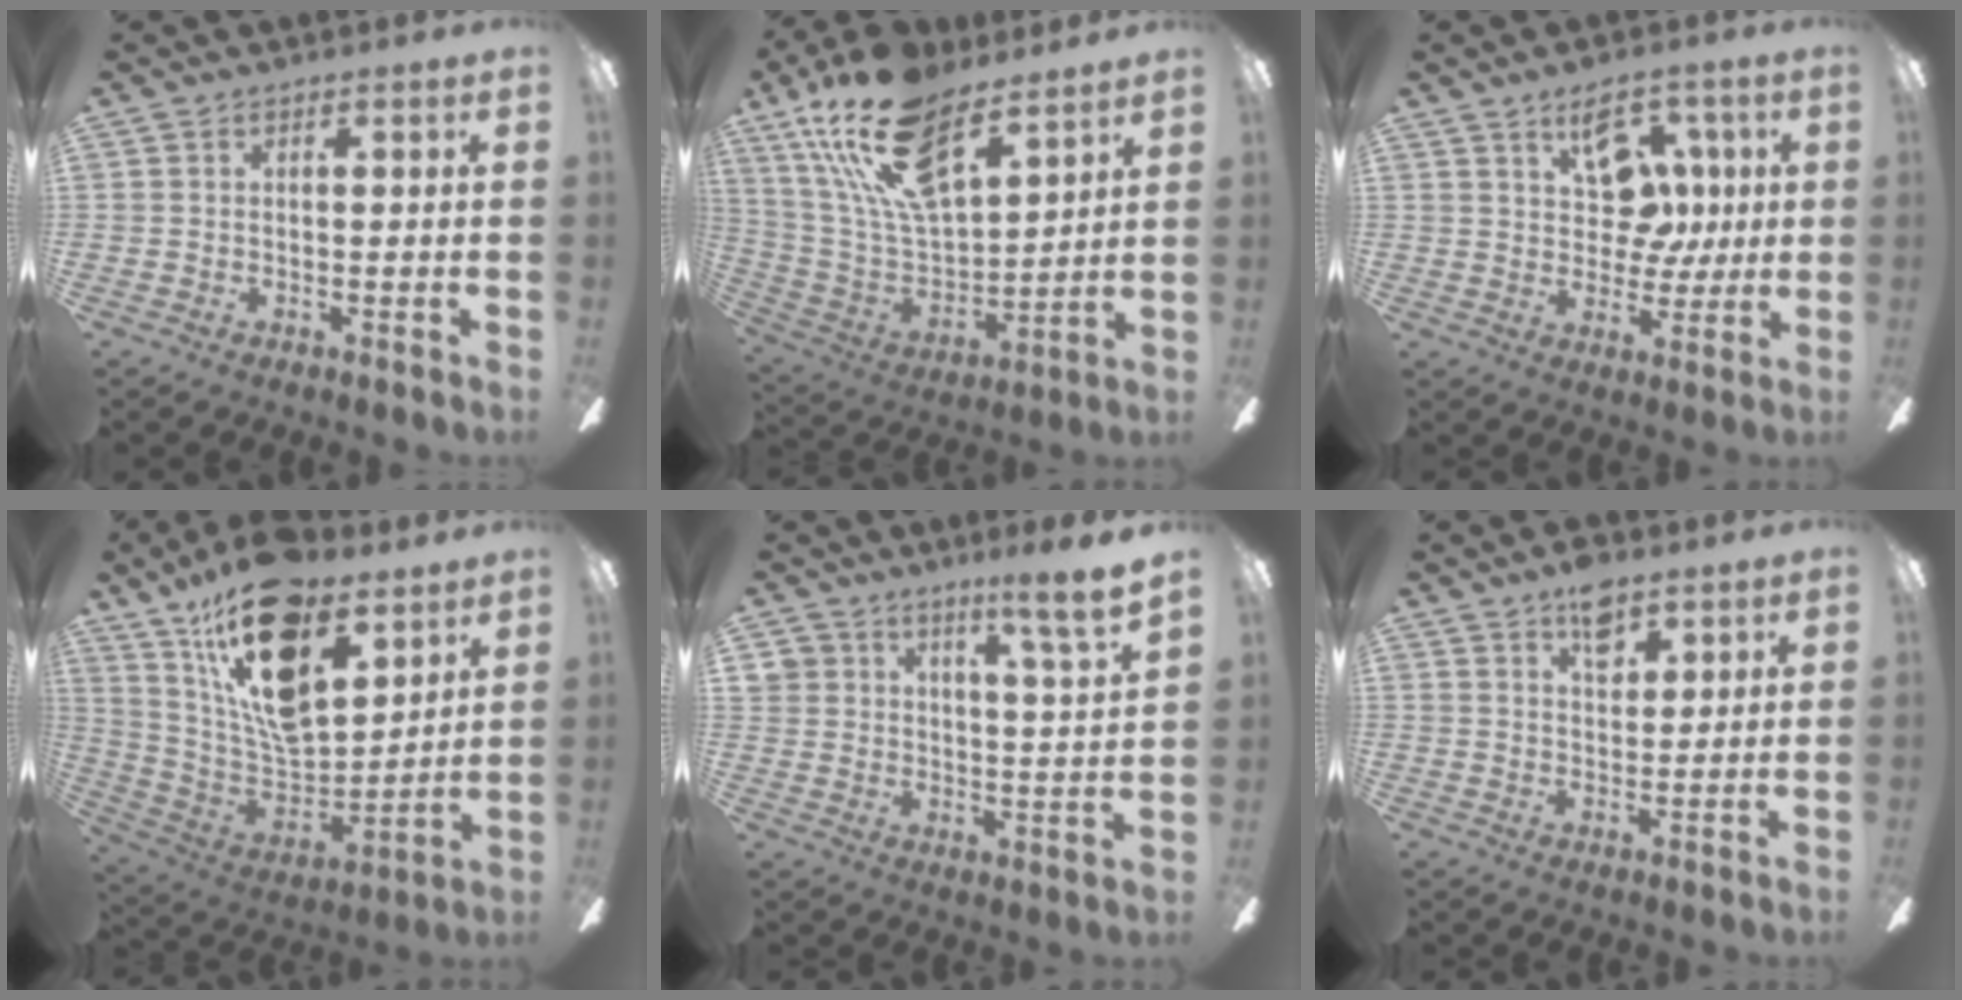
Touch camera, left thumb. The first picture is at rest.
{"total": 22.0, "force": [14.4, 9.6, 13.7], "torque": [-0.278, -0.080, 0.254]}
{"total": 12.7, "force": [5.0, 9.0, 7.4], "torque": [-0.089, -0.010, 0.091]}
{"total": 22.4, "force": [14.0, 10.4, 14.1], "torque": [-0.262, -0.082, 0.241]}
{"total": 9.3, "force": [7.9, 2.0, 4.5], "torque": [-0.070, -0.050, 0.139]}
{"total": 7.2, "force": [4.6, 4.0, 3.9], "torque": [-0.048, -0.015, 0.078]}